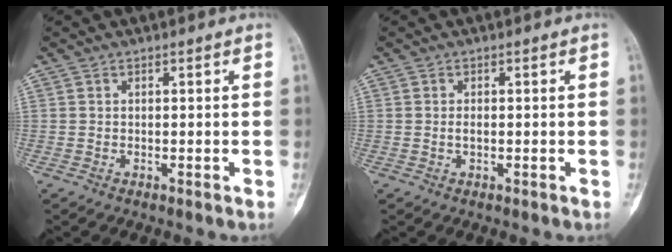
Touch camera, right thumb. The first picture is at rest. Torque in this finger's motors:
{"motor_torque": [0.59, 0.47, 0.42, -0.14, 0.07]}